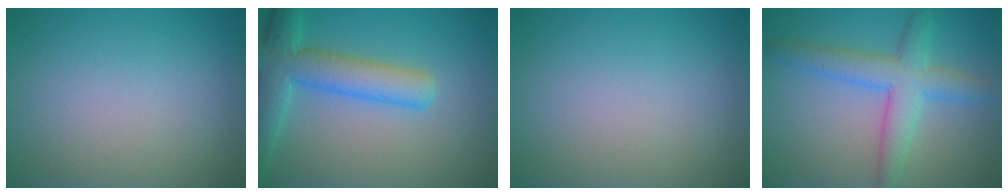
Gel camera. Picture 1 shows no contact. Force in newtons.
{"total": 6.2, "press": 6.2, "slide": 0.3}
{"total": 0.0}
{"total": 5.2, "press": 5.2, "slide": 0.1}